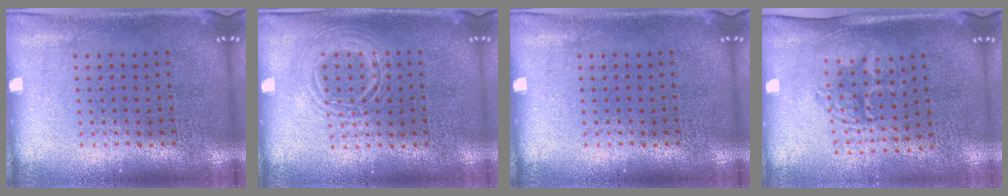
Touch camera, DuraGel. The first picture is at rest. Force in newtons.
{"total": 1.2, "press": 1.2, "slide": 0.1}
{"total": 0.0}
{"total": 1.7, "press": 1.4, "slide": 1.0}